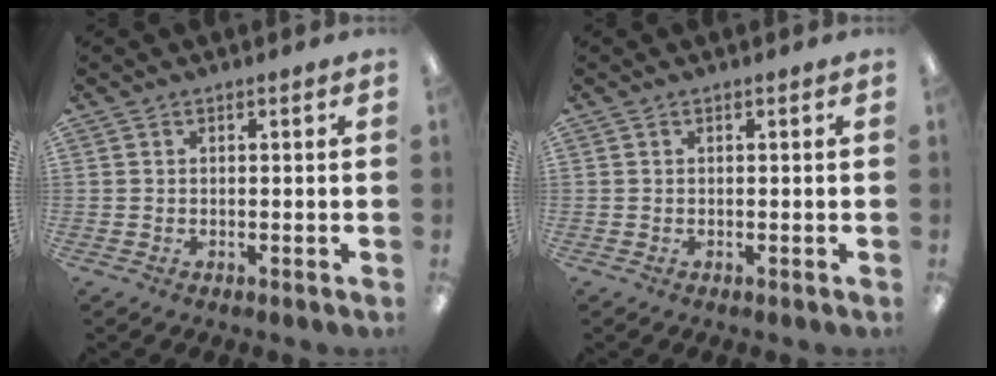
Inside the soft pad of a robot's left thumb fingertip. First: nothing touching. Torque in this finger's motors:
{"motor_torque": [0.00, 0.00, 0.04, -0.03, 0.00]}